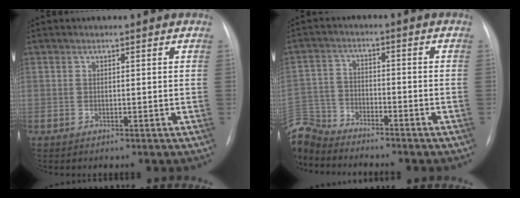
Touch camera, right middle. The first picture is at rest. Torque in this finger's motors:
{"motor_torque": [0.09, -0.65, 0.06, -0.07]}